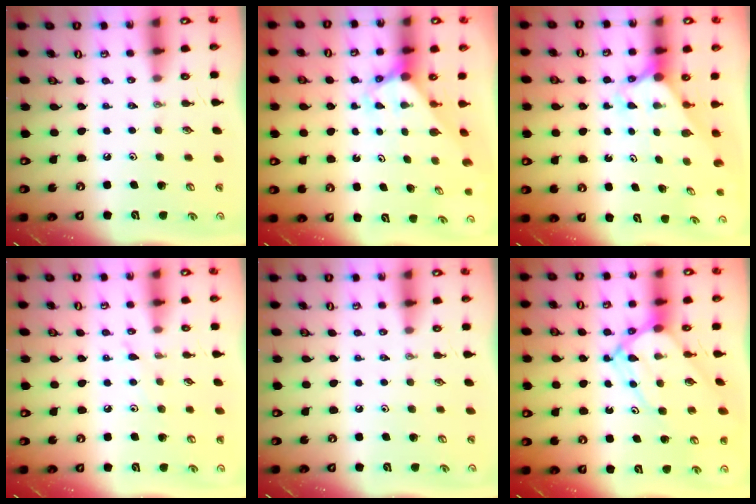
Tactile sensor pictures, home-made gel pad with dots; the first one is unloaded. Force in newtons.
{"total": 3.0, "press": 3.0, "slide": 0.2}
{"total": 2.7, "press": 2.7, "slide": 0.2}
{"total": 3.5, "press": 3.5, "slide": 0.4}
{"total": 0.0}
{"total": 10.6, "press": 10.6, "slide": 0.9}